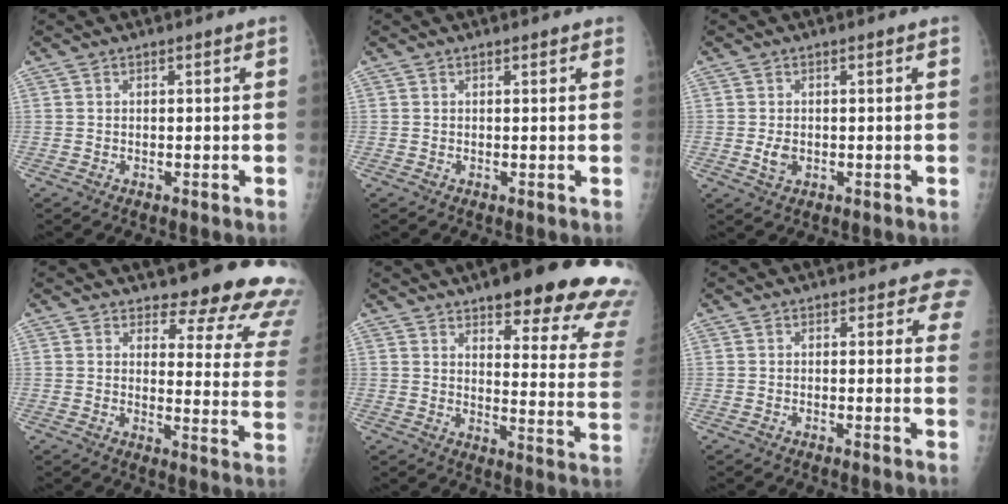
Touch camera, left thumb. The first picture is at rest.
{"total": 0.9, "force": [0.7, 0.3, 0.4], "torque": [-0.005, -0.001, 0.007]}
{"total": 2.3, "force": [-0.3, 1.6, 1.6], "torque": [-0.026, -0.001, -0.002]}
{"total": 18.2, "force": [16.6, 5.0, 5.4], "torque": [-0.015, -0.149, 0.171]}
{"total": 23.9, "force": [17.2, 5.8, 15.6], "torque": [-0.157, -0.078, 0.206]}
{"total": 3.7, "force": [3.0, 1.9, 1.2], "torque": [0.020, -0.013, 0.012]}